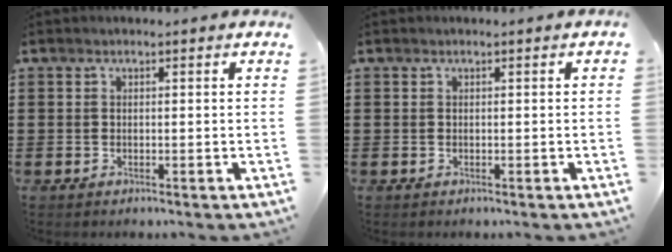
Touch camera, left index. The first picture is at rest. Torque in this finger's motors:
{"motor_torque": [2.04, -0.10, 0.16, 0.01]}